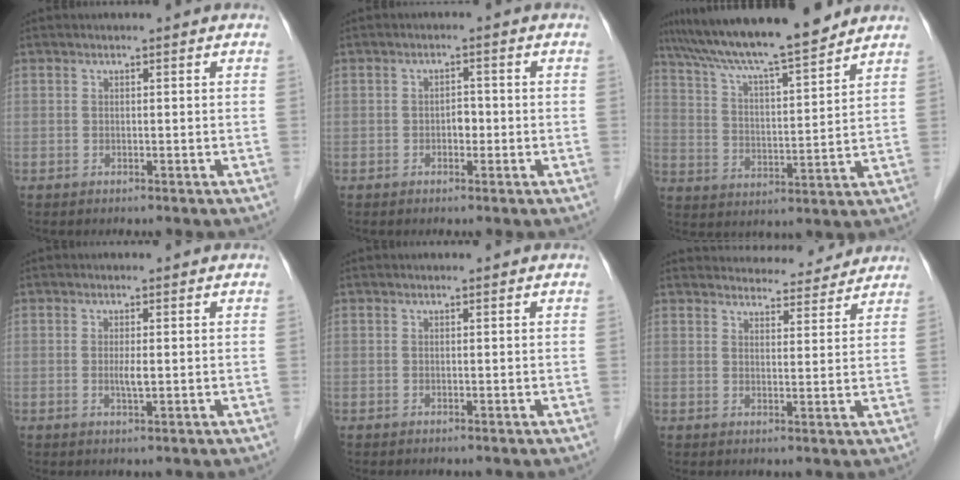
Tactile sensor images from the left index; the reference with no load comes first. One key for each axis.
{"total": 1.7, "fx": -0.5, "fy": 1.1, "fz": 1.2, "tx": -0.015, "ty": 0.005, "tz": -0.010}
{"total": 15.9, "fx": 14.0, "fy": 0.7, "fz": 7.6, "tx": -0.134, "ty": 0.013, "tz": 0.229}
{"total": 1.7, "fx": 0.0, "fy": 0.2, "fz": 1.7, "tx": -0.036, "ty": -0.002, "tz": 0.000}
{"total": 0.0}
{"total": 10.5, "fx": 10.2, "fy": 2.2, "fz": 1.4, "tx": -0.003, "ty": 0.008, "tz": 0.119}